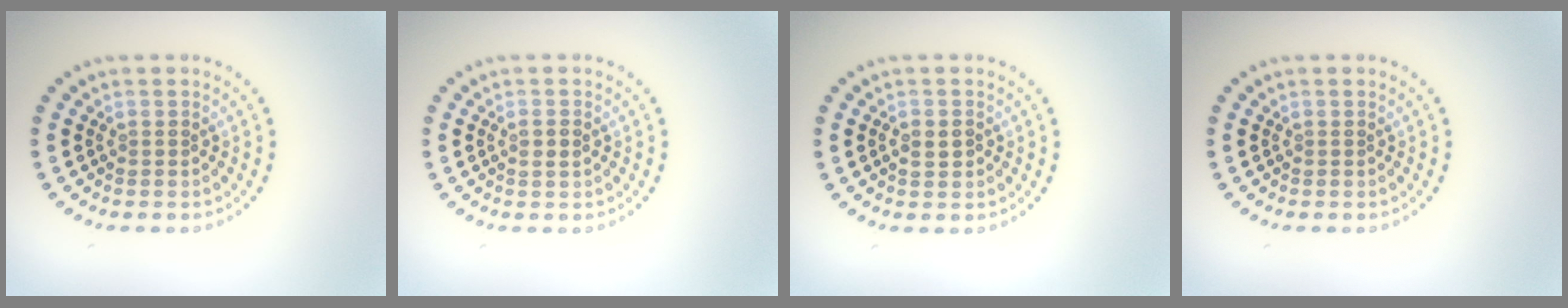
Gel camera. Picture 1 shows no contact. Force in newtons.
{"total": 1.1, "press": 1.0, "slide": 0.5}
{"total": 1.6, "press": 1.5, "slide": 0.3}
{"total": 0.0}